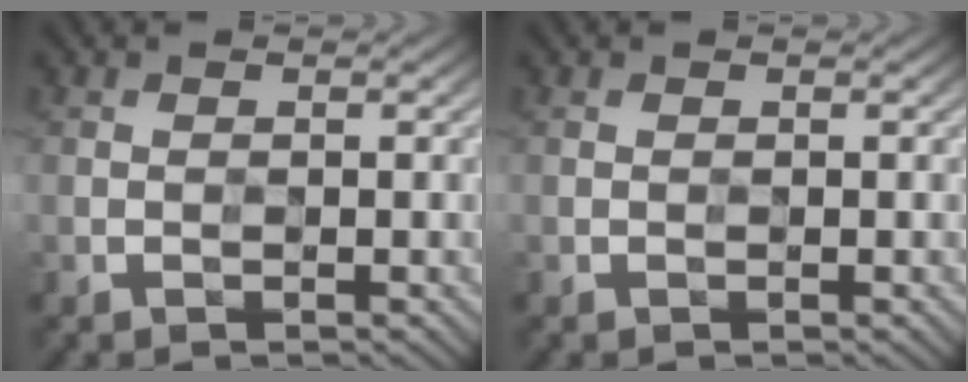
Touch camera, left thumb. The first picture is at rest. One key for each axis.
{"total": 0.0}